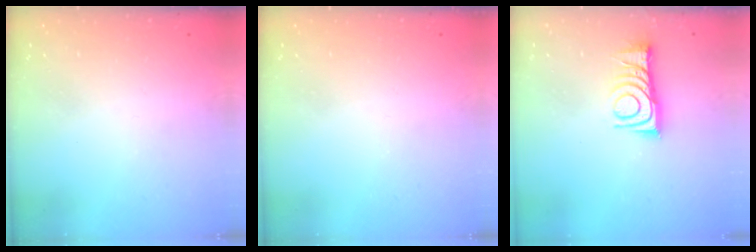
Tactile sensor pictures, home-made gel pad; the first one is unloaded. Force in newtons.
{"total": 0.0}
{"total": 10.6, "press": 10.6, "slide": 0.4}